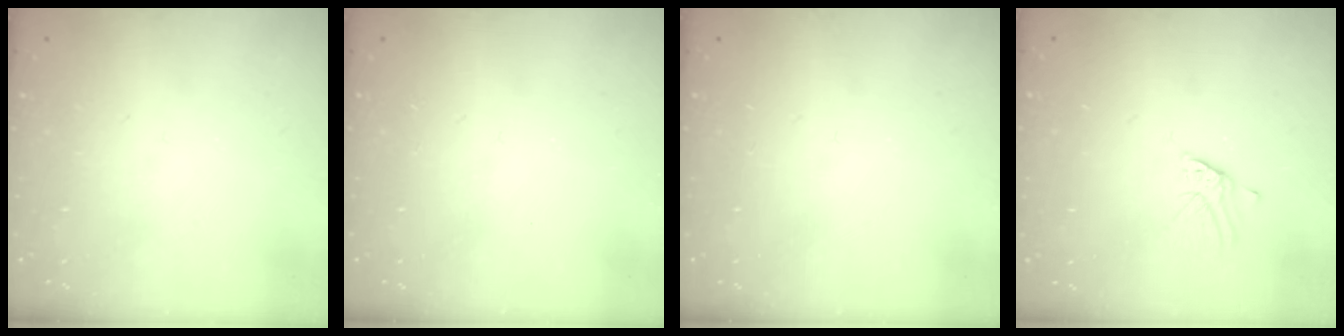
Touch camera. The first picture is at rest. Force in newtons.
{"total": 0.0}
{"total": 0.0}
{"total": 1.9, "press": 1.9, "slide": 0.1}